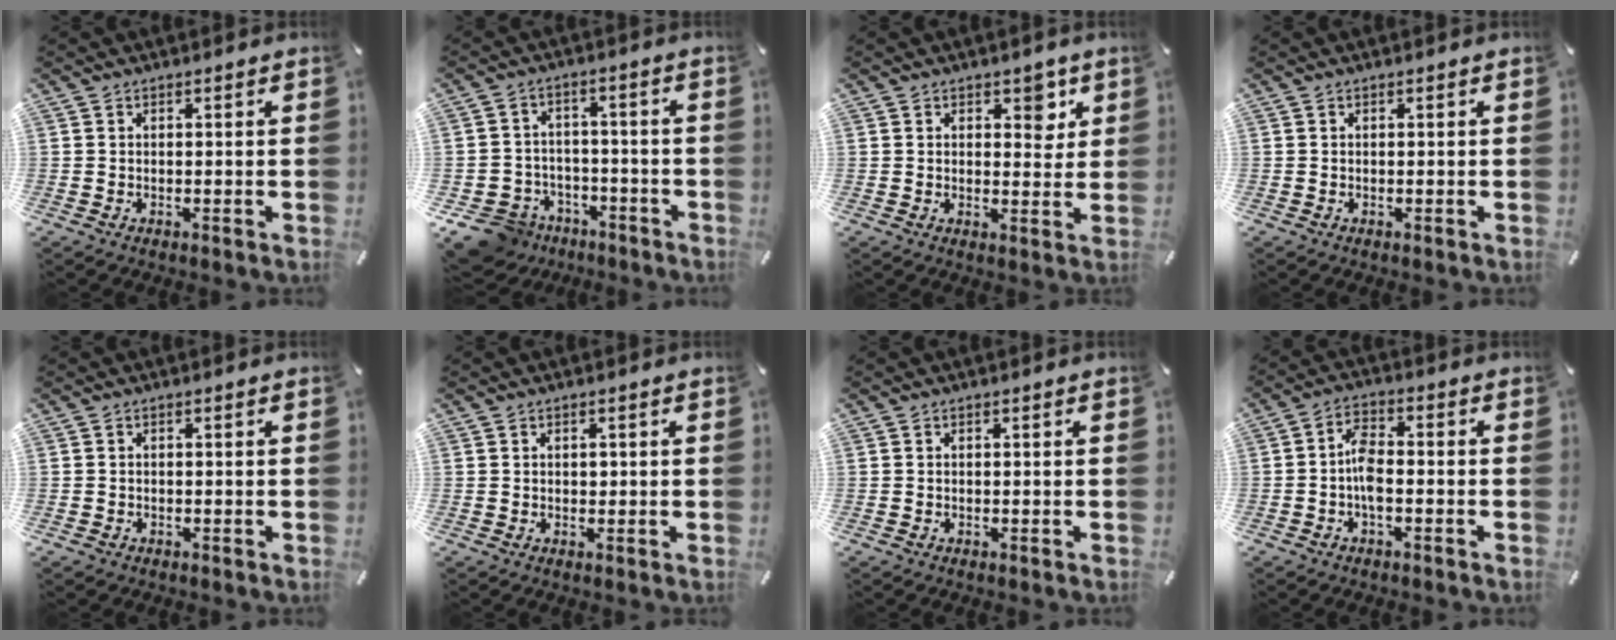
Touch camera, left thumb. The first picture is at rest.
{"total": 8.7, "force": [-6.0, 6.1, 1.6], "torque": [-0.040, 0.042, -0.109]}
{"total": 5.2, "force": [2.2, 3.2, 3.4], "torque": [-0.026, -0.009, 0.029]}
{"total": 0.0}
{"total": 0.7, "force": [-0.5, 0.5, 0.2], "torque": [-0.003, 0.001, -0.011]}
{"total": 1.0, "force": [0.1, 0.7, 0.6], "torque": [-0.005, -0.001, -0.001]}
{"total": 0.0}
{"total": 5.7, "force": [-1.6, 2.8, 4.7], "torque": [-0.092, 0.009, -0.029]}